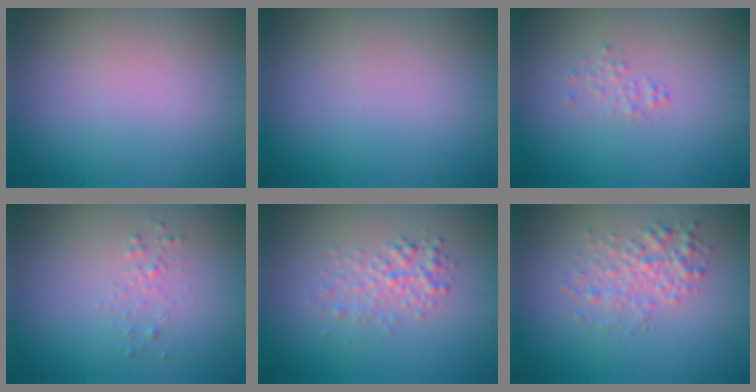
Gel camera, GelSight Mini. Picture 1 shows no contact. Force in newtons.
{"total": 0.0}
{"total": 0.9, "press": 0.9, "slide": 0.0}
{"total": 0.9, "press": 0.9, "slide": 0.0}
{"total": 2.0, "press": 2.0, "slide": 0.1}
{"total": 2.5, "press": 2.5, "slide": 0.0}